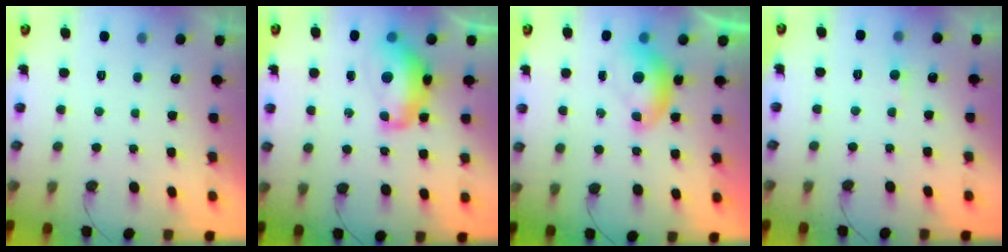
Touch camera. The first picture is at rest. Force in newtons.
{"total": 12.9, "press": 12.8, "slide": 1.1}
{"total": 8.0, "press": 7.9, "slide": 1.3}
{"total": 3.1, "press": 3.1, "slide": 0.4}